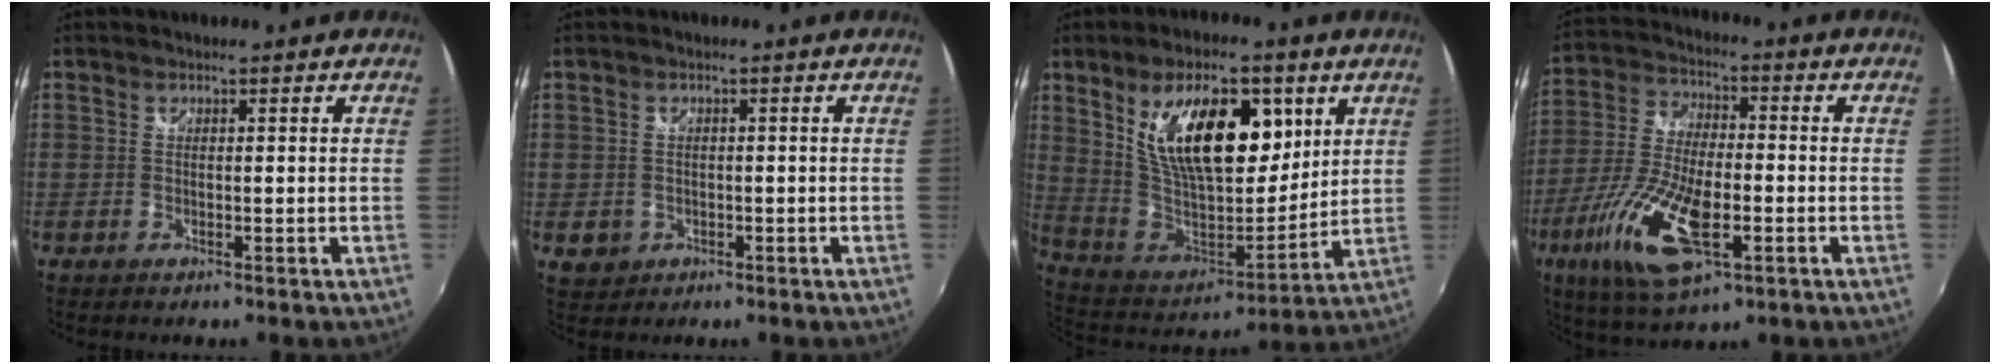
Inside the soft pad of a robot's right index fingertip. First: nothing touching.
{"total": 3.3, "force": [-0.7, 3.1, 0.7], "torque": [-0.018, 0.000, -0.003]}
{"total": 22.6, "force": [8.4, 10.9, 17.9], "torque": [-0.318, 0.005, 0.161]}
{"total": 16.3, "force": [-6.5, 6.0, 13.7], "torque": [-0.289, -0.028, -0.121]}